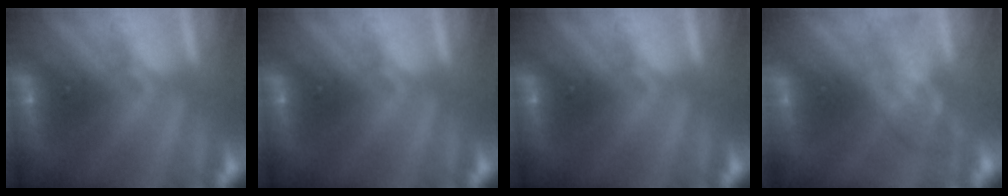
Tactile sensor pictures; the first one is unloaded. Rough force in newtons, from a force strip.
{"total": 0.0}
{"total": 0.0}
{"total": 2.7}